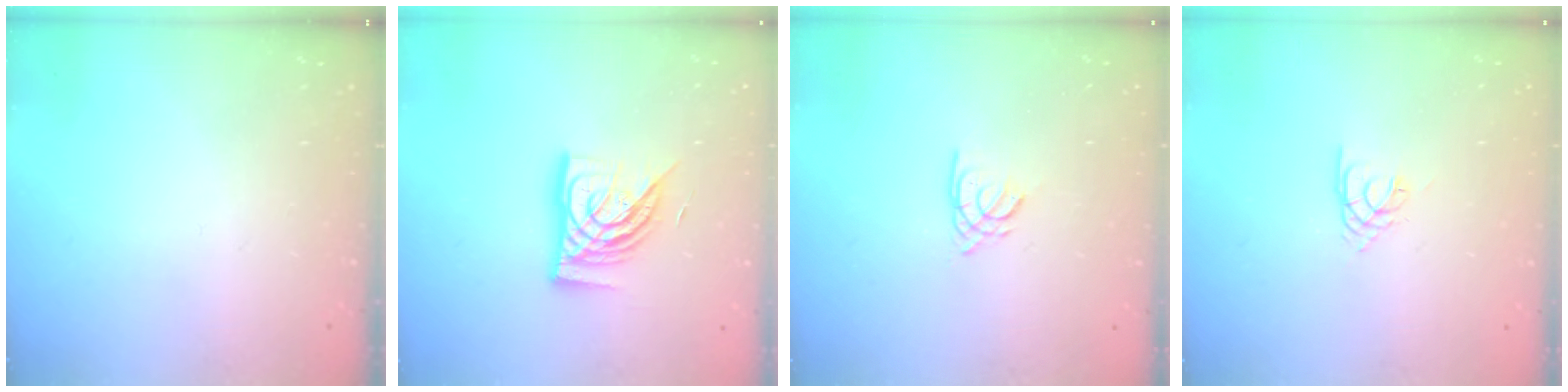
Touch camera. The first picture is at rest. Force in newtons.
{"total": 13.8, "press": 13.7, "slide": 1.3}
{"total": 2.2, "press": 2.2, "slide": 0.0}
{"total": 1.7, "press": 1.7, "slide": 0.4}